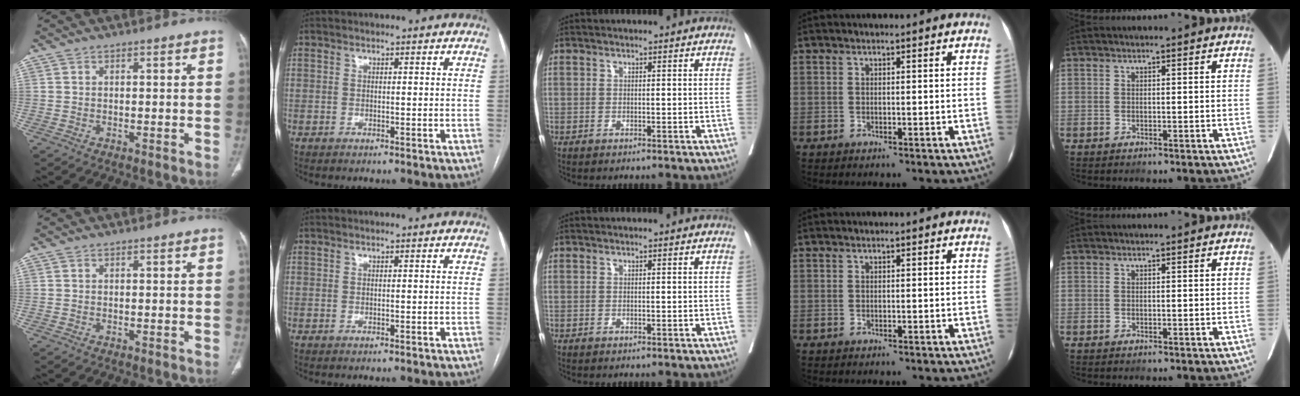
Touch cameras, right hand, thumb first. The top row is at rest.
{}